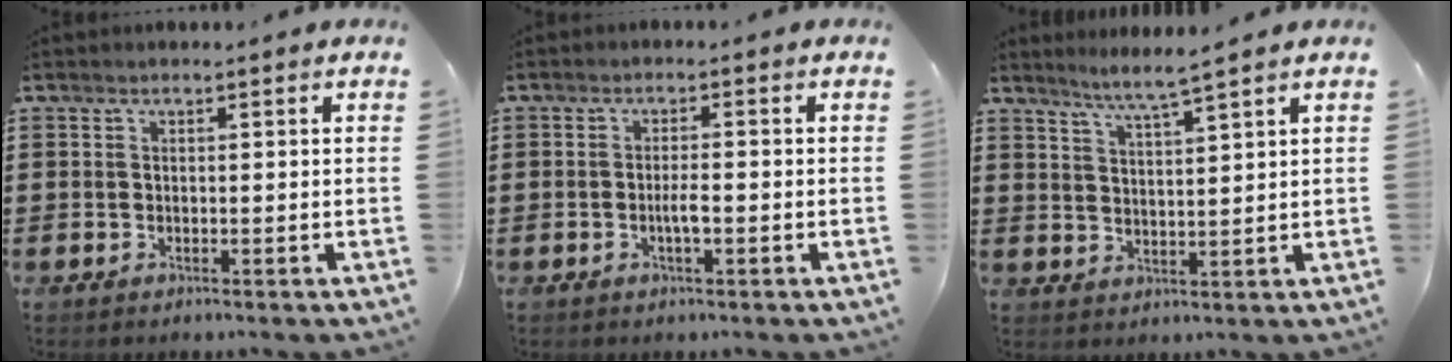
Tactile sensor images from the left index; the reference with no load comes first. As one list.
[{"total": 2.4, "force": [-0.7, 0.5, 2.3], "torque": [-0.042, 0.003, -0.012]}, {"total": 3.9, "force": [3.4, -1.0, 1.7], "torque": [-0.043, -0.015, 0.058]}]